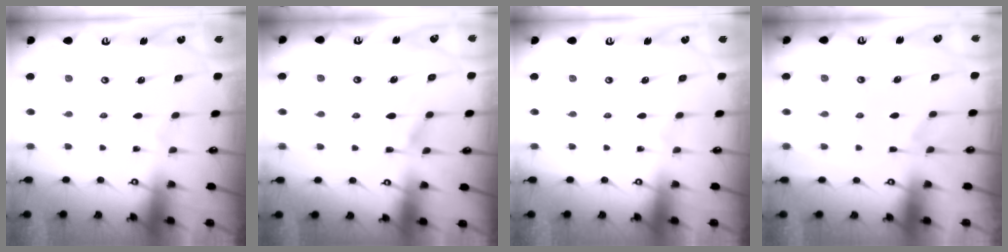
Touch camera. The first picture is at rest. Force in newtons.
{"total": 5.4, "press": 5.4, "slide": 0.5}
{"total": 0.0}
{"total": 4.1, "press": 3.9, "slide": 1.3}